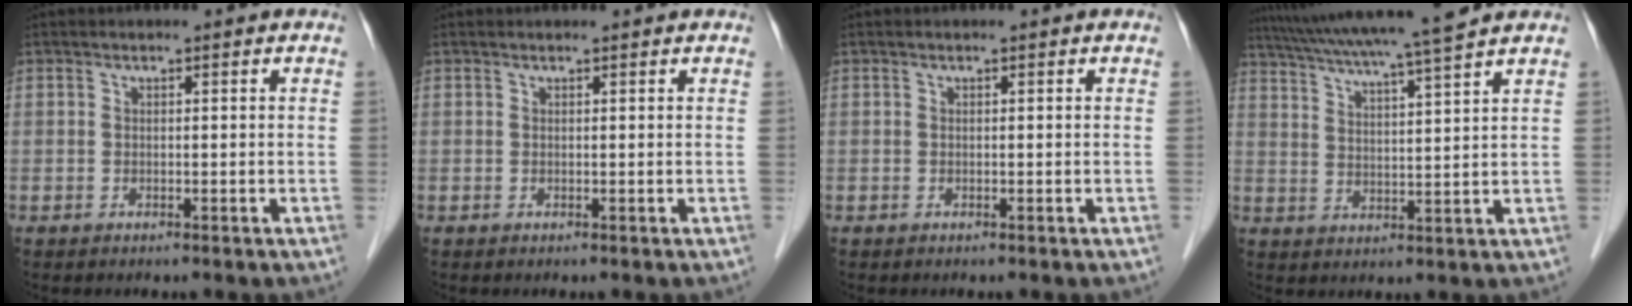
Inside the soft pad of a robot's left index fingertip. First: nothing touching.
{"total": 1.2, "force": [1.2, 0.0, 0.2], "torque": [-0.010, 0.010, 0.015]}
{"total": 0.0}
{"total": 14.4, "force": [12.3, -1.4, 7.3], "torque": [-0.131, 0.009, 0.184]}